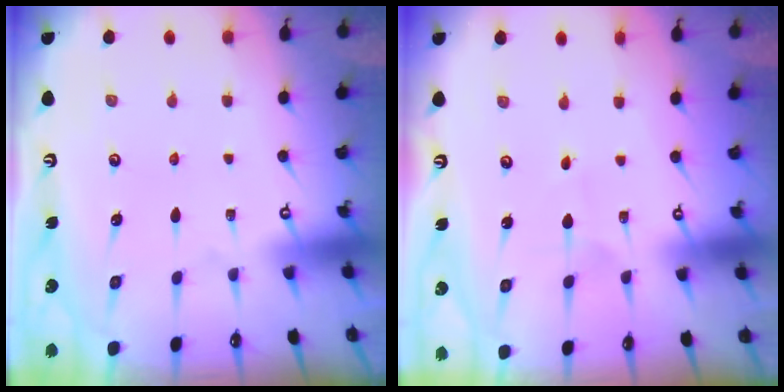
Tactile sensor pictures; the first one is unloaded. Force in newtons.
{"total": 1.5, "press": 1.5, "slide": 0.1}